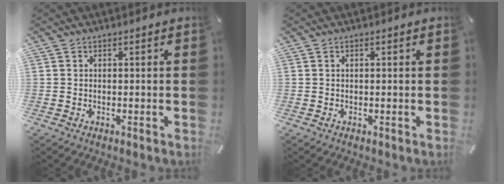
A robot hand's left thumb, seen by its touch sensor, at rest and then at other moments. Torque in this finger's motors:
{"motor_torque": [0.04, -0.13, 0.02, 0.07, 0.01]}